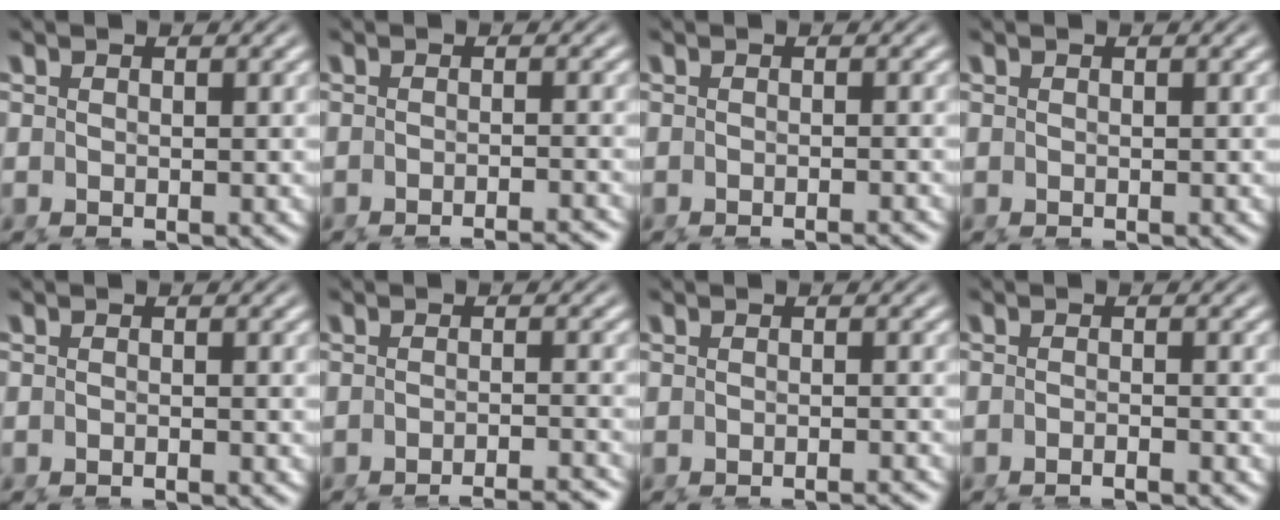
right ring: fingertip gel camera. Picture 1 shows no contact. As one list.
[{"total": 4.6, "force": [-4.4, 0.3, 1.4], "torque": [-0.008, -0.005, -0.067]}, {"total": 1.8, "force": [-1.7, -0.2, 0.7], "torque": [-0.006, 0.000, -0.026]}, {"total": 0.0}, {"total": 0.9, "force": [-0.8, -0.4, 0.2], "torque": [-0.003, 0.000, -0.014]}, {"total": 7.2, "force": [-6.8, 0.9, 2.2], "torque": [-0.013, -0.011, -0.102]}, {"total": 2.3, "force": [-2.2, -0.2, 0.7], "torque": [-0.007, -0.001, -0.033]}, {"total": 1.7, "force": [-1.6, -0.3, 0.5], "torque": [-0.008, 0.001, -0.030]}]